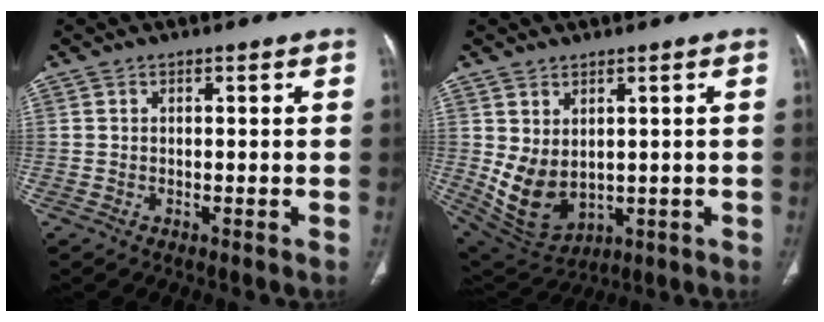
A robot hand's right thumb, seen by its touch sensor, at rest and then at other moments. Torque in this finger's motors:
{"motor_torque": [-0.52, 0.74, 0.31, 0.56, 0.31]}